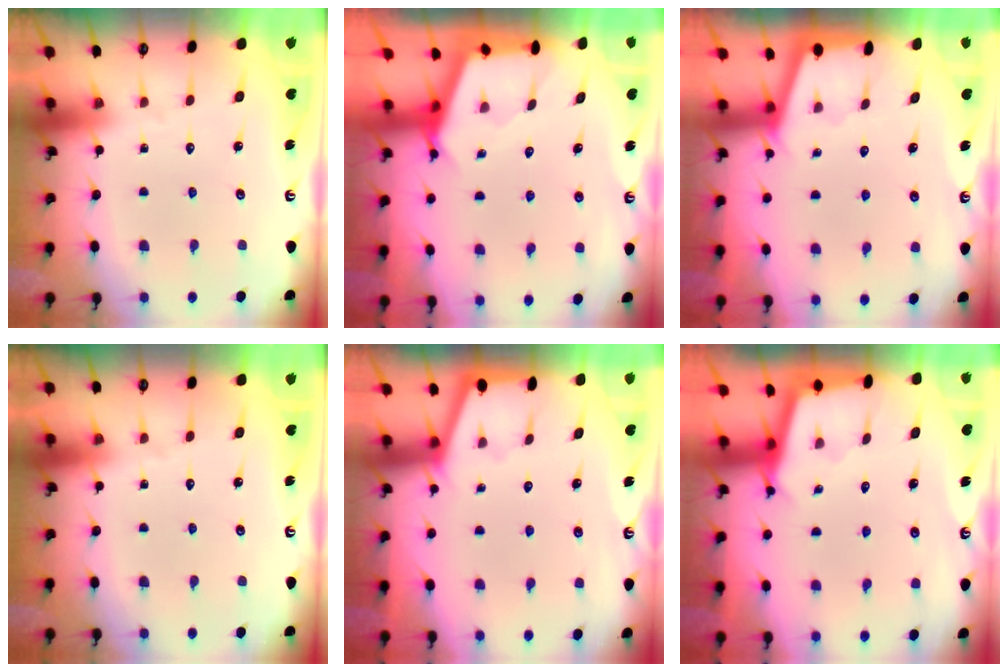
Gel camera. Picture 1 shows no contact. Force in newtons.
{"total": 2.6, "press": 2.5, "slide": 0.3}
{"total": 2.4, "press": 2.3, "slide": 0.4}
{"total": 0.0}
{"total": 1.4, "press": 1.3, "slide": 0.3}
{"total": 2.4, "press": 2.4, "slide": 0.2}